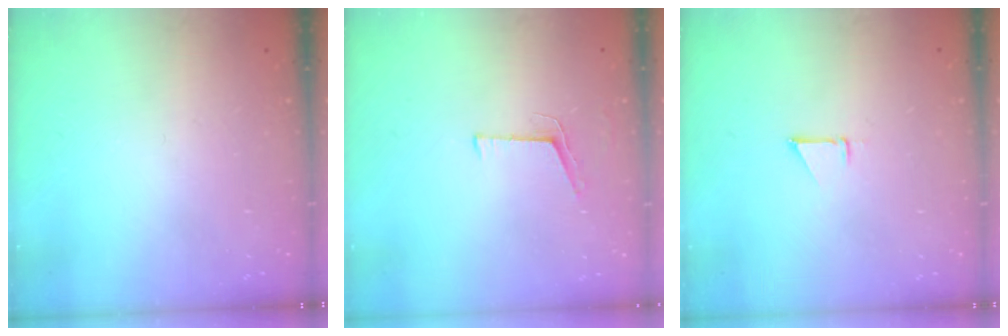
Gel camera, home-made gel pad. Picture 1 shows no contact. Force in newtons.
{"total": 4.2, "press": 3.5, "slide": 2.3}
{"total": 1.9, "press": 1.9, "slide": 0.0}